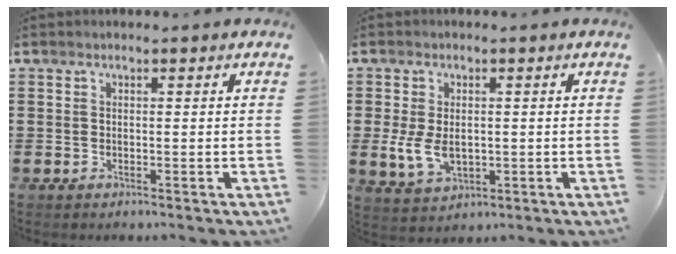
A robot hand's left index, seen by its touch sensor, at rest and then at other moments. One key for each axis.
{"total": 5.6, "fx": -0.4, "fy": 3.7, "fz": 4.1, "tx": -0.092, "ty": -0.002, "tz": -0.013}